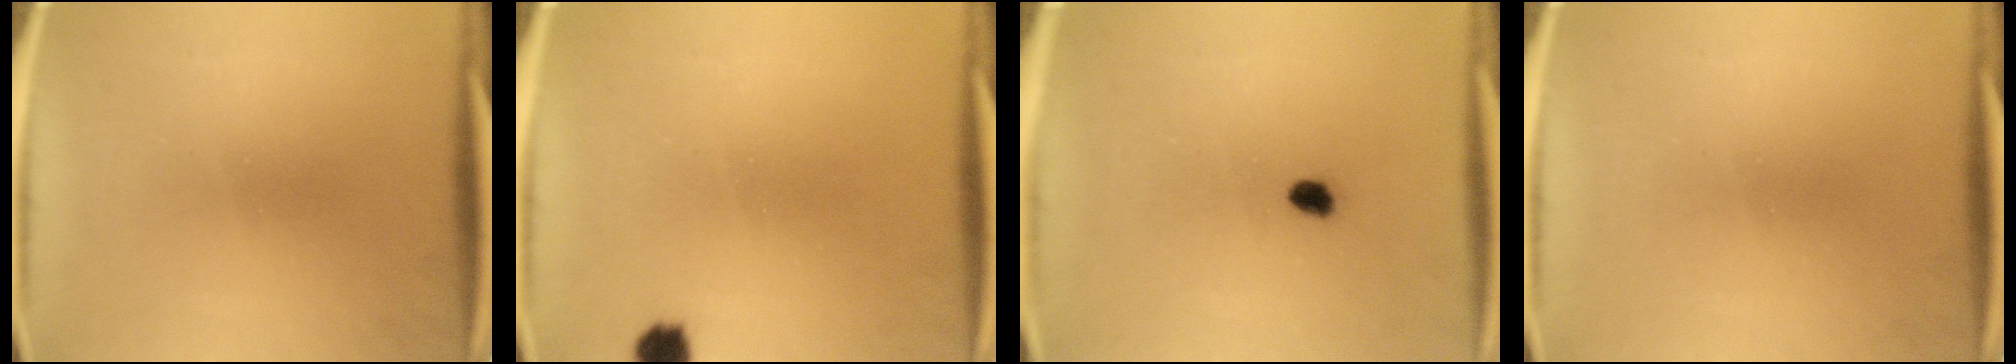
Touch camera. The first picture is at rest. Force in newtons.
{"total": 2.7}
{"total": 3.0}
{"total": 0.0}